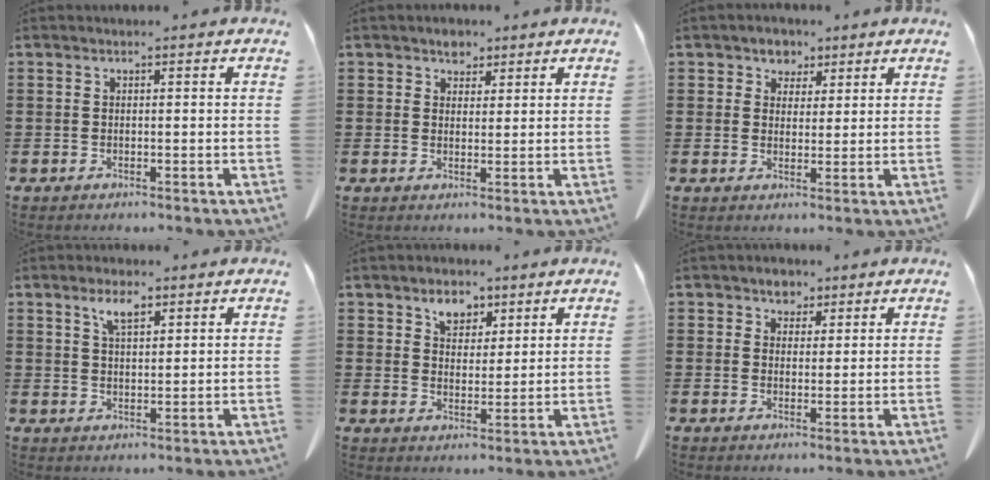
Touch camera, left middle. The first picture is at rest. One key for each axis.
{"total": 2.7, "fx": 2.1, "fy": 1.6, "fz": 0.5, "tx": -0.008, "ty": 0.004, "tz": 0.038}
{"total": 3.2, "fx": 2.1, "fy": 2.4, "fz": 0.3, "tx": -0.022, "ty": 0.010, "tz": 0.037}
{"total": 4.2, "fx": 2.7, "fy": 1.3, "fz": 2.9, "tx": -0.057, "ty": 0.001, "tz": 0.046}
{"total": 4.6, "fx": 3.3, "fy": 2.8, "fz": 1.6, "tx": -0.028, "ty": 0.001, "tz": 0.058}
{"total": 3.1, "fx": 2.3, "fy": 2.0, "fz": 0.4, "tx": -0.012, "ty": 0.007, "tz": 0.040}